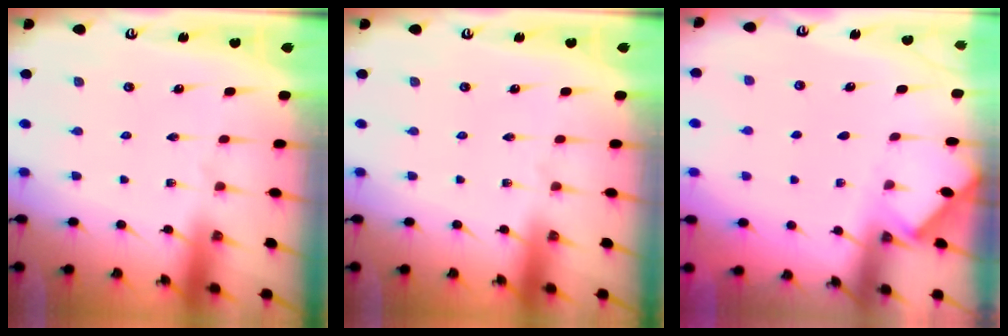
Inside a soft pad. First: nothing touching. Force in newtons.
{"total": 0.0}
{"total": 3.2, "press": 3.1, "slide": 0.4}